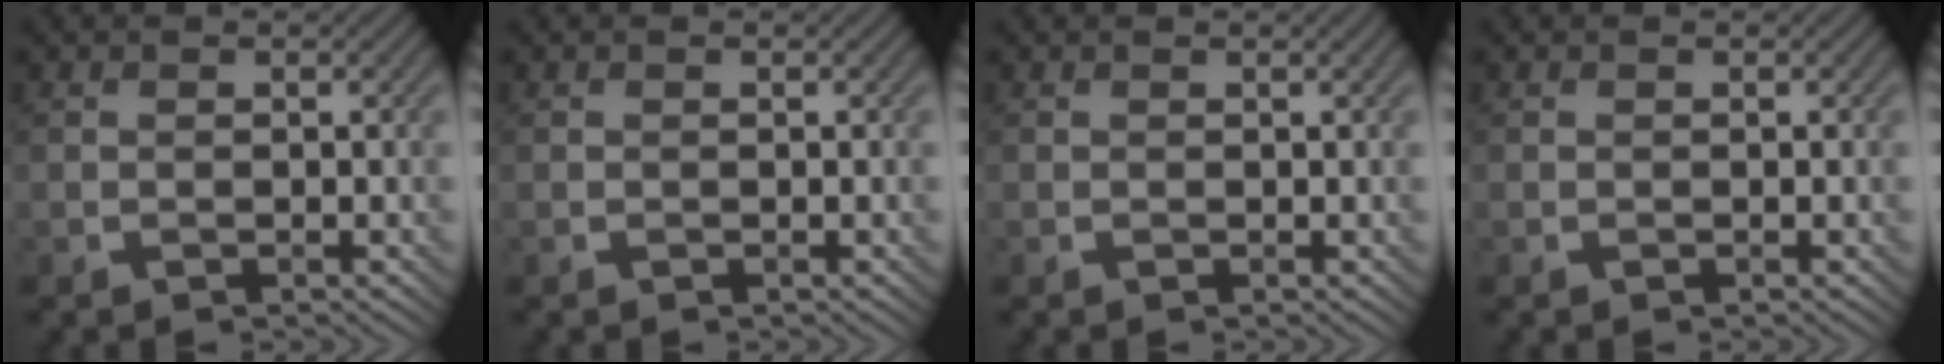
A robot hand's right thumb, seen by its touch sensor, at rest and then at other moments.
{"total": 0.0}
{"total": 0.6, "force": [0.3, 0.0, 0.5], "torque": [-0.008, 0.004, 0.004]}
{"total": 0.0}